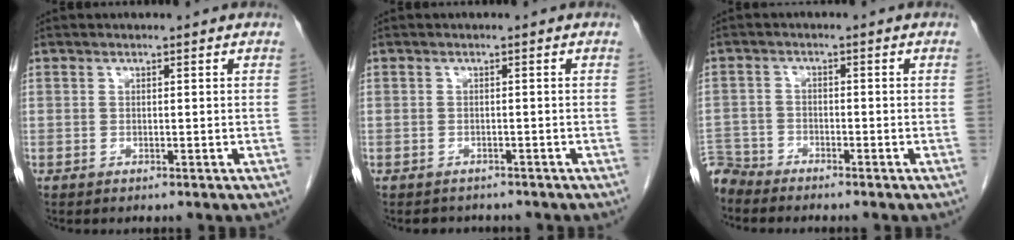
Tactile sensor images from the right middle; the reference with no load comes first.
{"total": 2.7, "force": [-2.5, 0.7, 0.6], "torque": [-0.011, -0.007, -0.035]}
{"total": 4.5, "force": [-4.4, 0.9, -0.6], "torque": [0.019, -0.007, -0.086]}